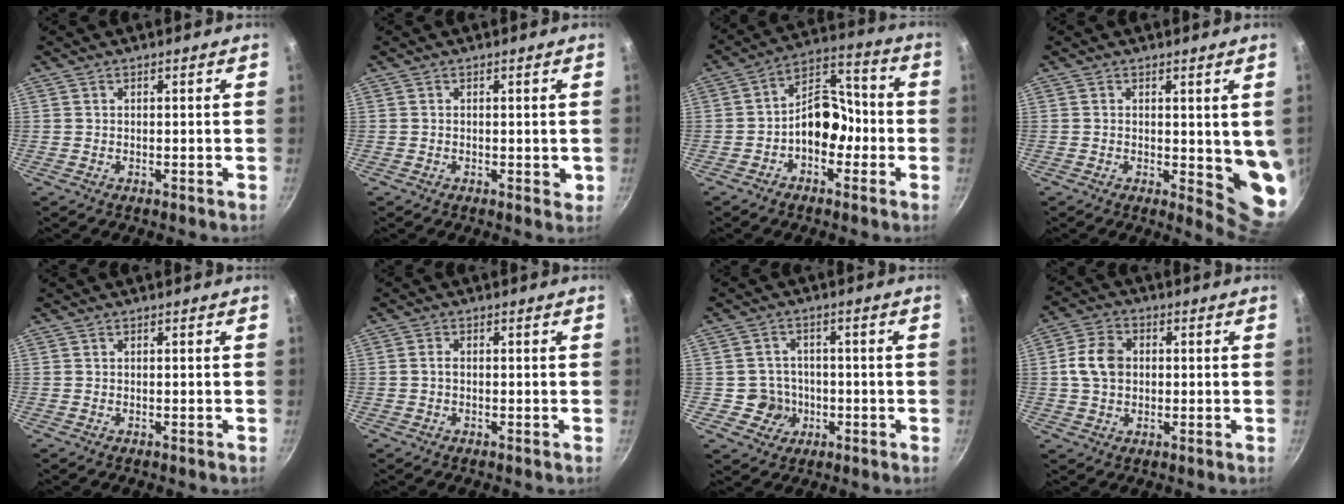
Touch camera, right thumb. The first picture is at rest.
{"total": 1.6, "force": [-0.1, 0.9, 1.3], "torque": [-0.012, -0.001, -0.002]}
{"total": 10.3, "force": [-2.6, 7.0, 7.0], "torque": [-0.062, 0.057, -0.054]}
{"total": 6.9, "force": [0.6, 2.9, 6.3], "torque": [-0.068, -0.026, 0.008]}
{"total": 0.0}
{"total": 1.4, "force": [-0.2, 0.9, 1.0], "torque": [-0.016, 0.008, -0.004]}
{"total": 5.6, "force": [-1.2, 5.4, 1.0], "torque": [0.017, 0.016, -0.017]}
{"total": 7.9, "force": [0.5, 6.1, 5.0], "torque": [-0.079, 0.013, 0.000]}